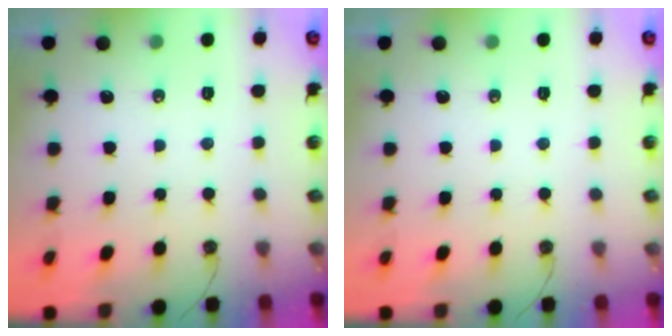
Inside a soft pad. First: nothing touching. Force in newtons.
{"total": 0.0}